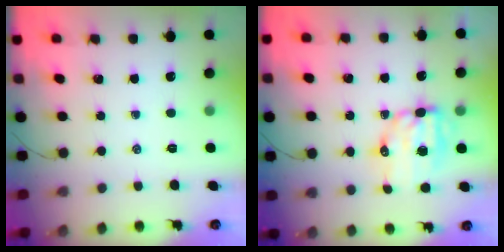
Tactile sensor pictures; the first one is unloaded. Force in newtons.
{"total": 9.4, "press": 9.2, "slide": 1.9}